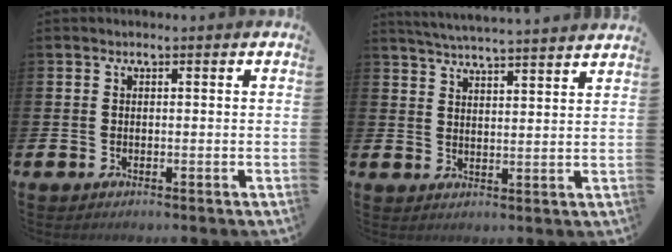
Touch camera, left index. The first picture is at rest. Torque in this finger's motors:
{"motor_torque": [0.20, -1.17, -0.01, 0.03]}